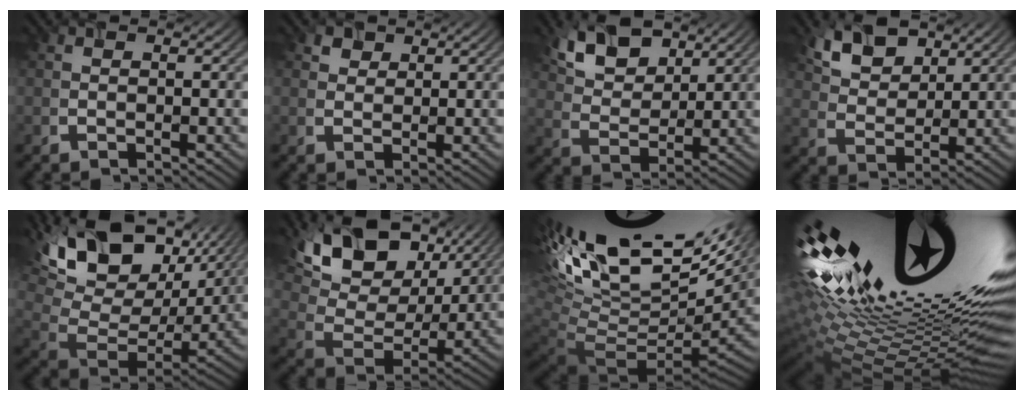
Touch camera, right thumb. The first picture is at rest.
{"total": 1.6, "force": [1.1, 1.2, 0.2], "torque": [-0.008, 0.001, 0.032]}
{"total": 8.3, "force": [5.1, 4.6, 4.7], "torque": [-0.116, 0.005, 0.100]}
{"total": 6.6, "force": [4.1, 3.7, 3.6], "torque": [-0.087, 0.003, 0.085]}
{"total": 16.2, "force": [7.6, 9.5, 10.7], "torque": [-0.238, 0.016, 0.150]}
{"total": 14.6, "force": [7.7, 8.8, 8.8], "torque": [-0.191, 0.007, 0.133]}
{"total": 15.7, "force": [5.9, 6.7, 12.9], "torque": [-0.224, 0.029, 0.146]}
{"total": 20.9, "force": [6.6, 6.4, 18.7], "torque": [-0.306, 0.003, 0.116]}